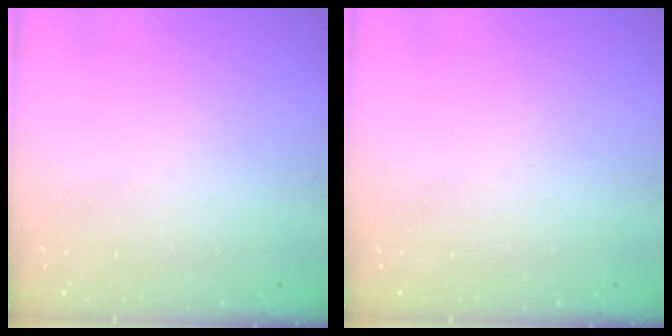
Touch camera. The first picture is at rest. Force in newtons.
{"total": 0.0}